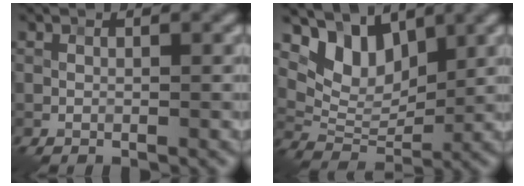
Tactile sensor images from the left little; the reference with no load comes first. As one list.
[{"total": 6.1, "force": [4.0, 3.4, 3.2], "torque": [-0.060, -0.009, 0.070]}]